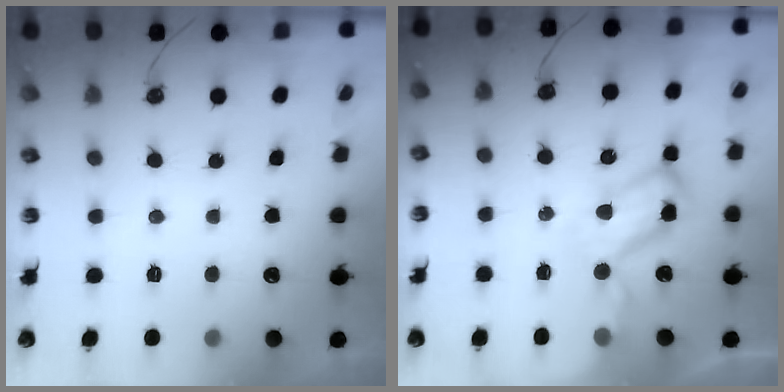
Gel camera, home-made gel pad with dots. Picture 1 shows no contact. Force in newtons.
{"total": 11.6, "press": 11.5, "slide": 1.8}